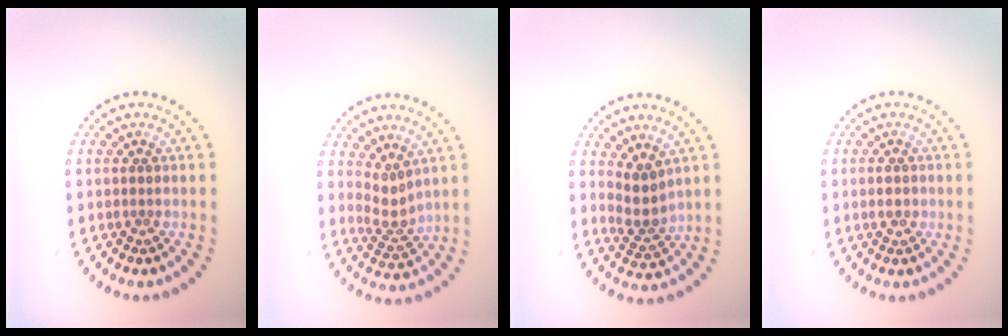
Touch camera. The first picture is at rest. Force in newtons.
{"total": 2.1, "press": 1.5, "slide": 1.6}
{"total": 2.5, "press": 2.0, "slide": 1.6}
{"total": 0.8, "press": 0.8, "slide": 0.2}